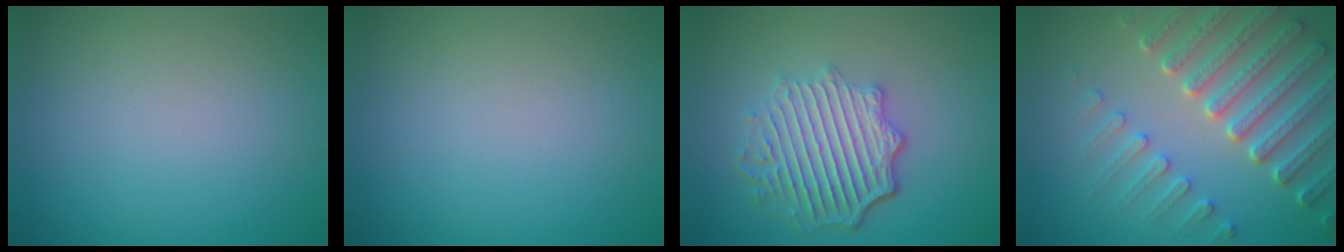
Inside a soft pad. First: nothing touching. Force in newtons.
{"total": 0.0}
{"total": 6.0, "press": 4.6, "slide": 3.8}
{"total": 6.7, "press": 5.4, "slide": 4.0}